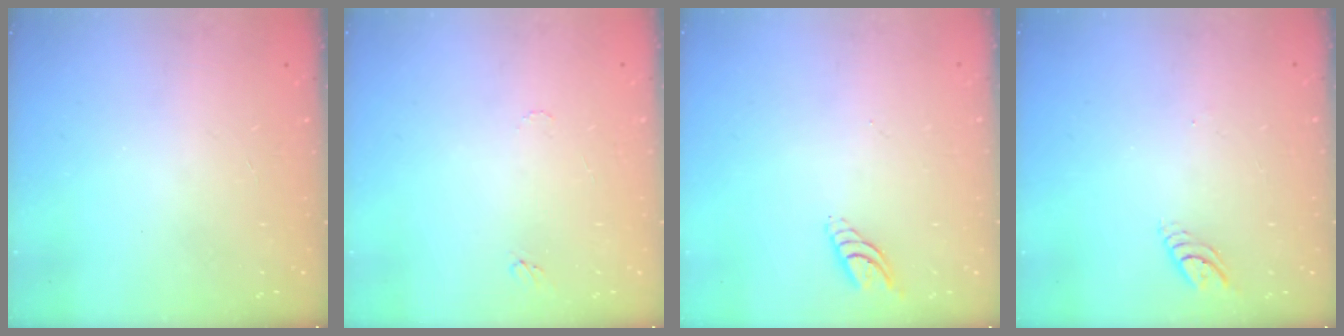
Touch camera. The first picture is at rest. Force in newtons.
{"total": 4.9, "press": 4.9, "slide": 0.5}
{"total": 7.0, "press": 7.0, "slide": 0.7}
{"total": 4.1, "press": 4.1, "slide": 0.5}